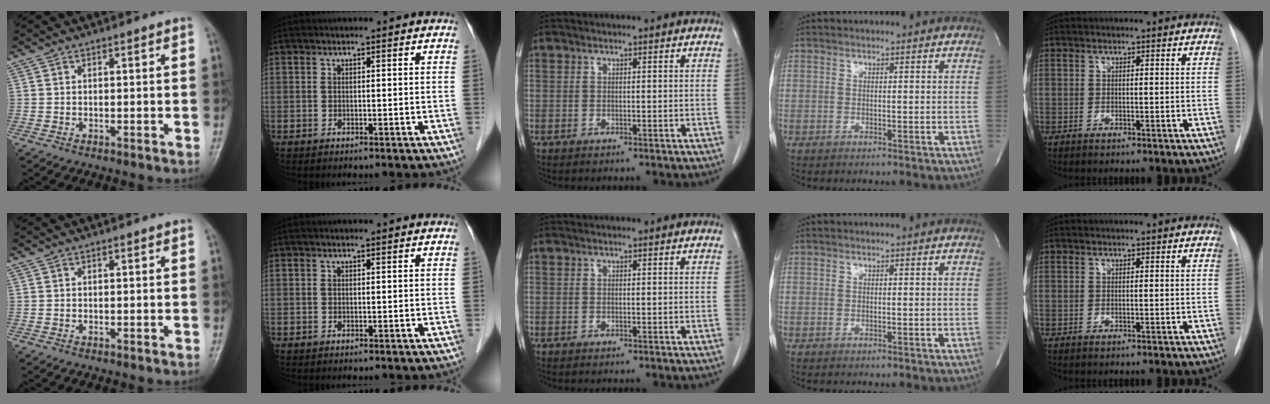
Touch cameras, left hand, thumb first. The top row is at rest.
{}